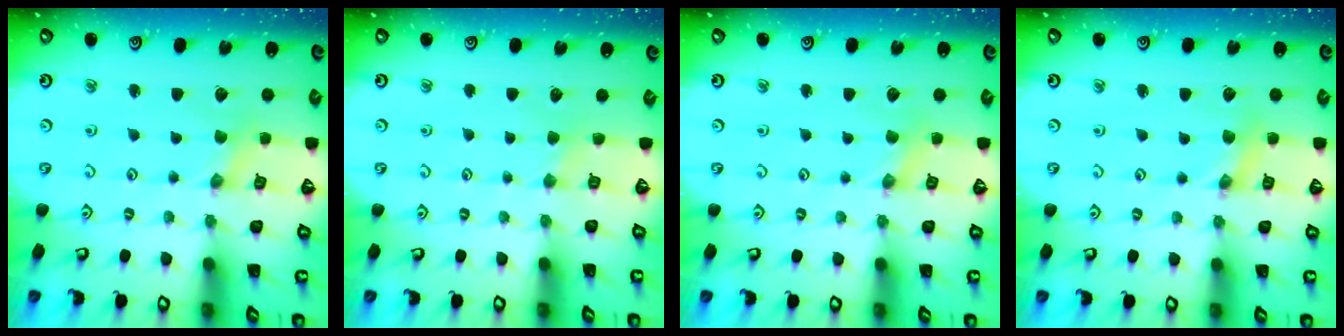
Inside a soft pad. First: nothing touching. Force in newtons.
{"total": 1.6, "press": 1.6, "slide": 0.3}
{"total": 2.3, "press": 2.3, "slide": 0.3}
{"total": 2.9, "press": 2.9, "slide": 0.3}